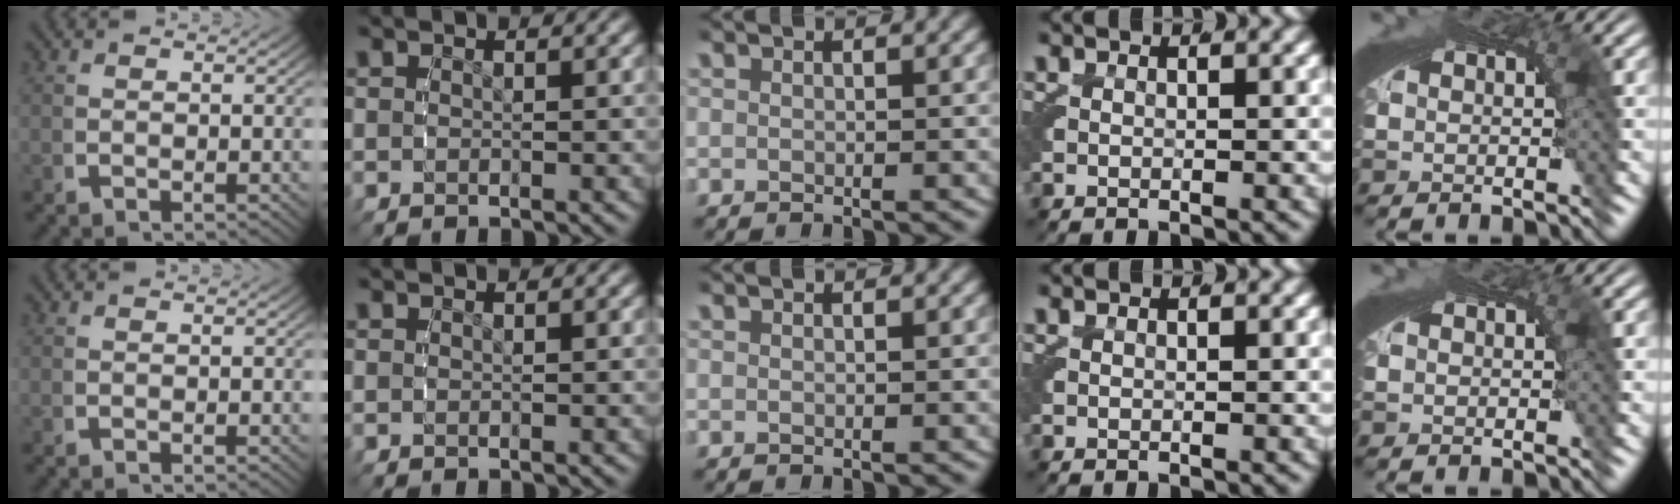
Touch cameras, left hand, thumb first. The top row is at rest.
{}